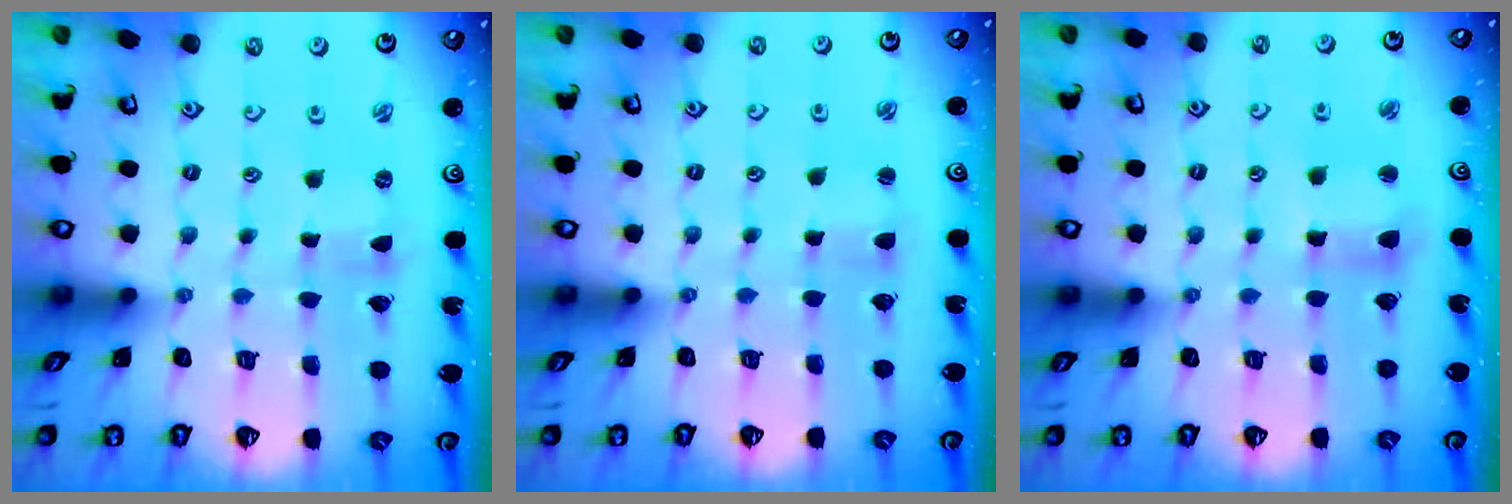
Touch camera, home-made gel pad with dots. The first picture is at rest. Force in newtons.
{"total": 2.1, "press": 2.1, "slide": 0.2}
{"total": 6.2, "press": 6.1, "slide": 0.9}